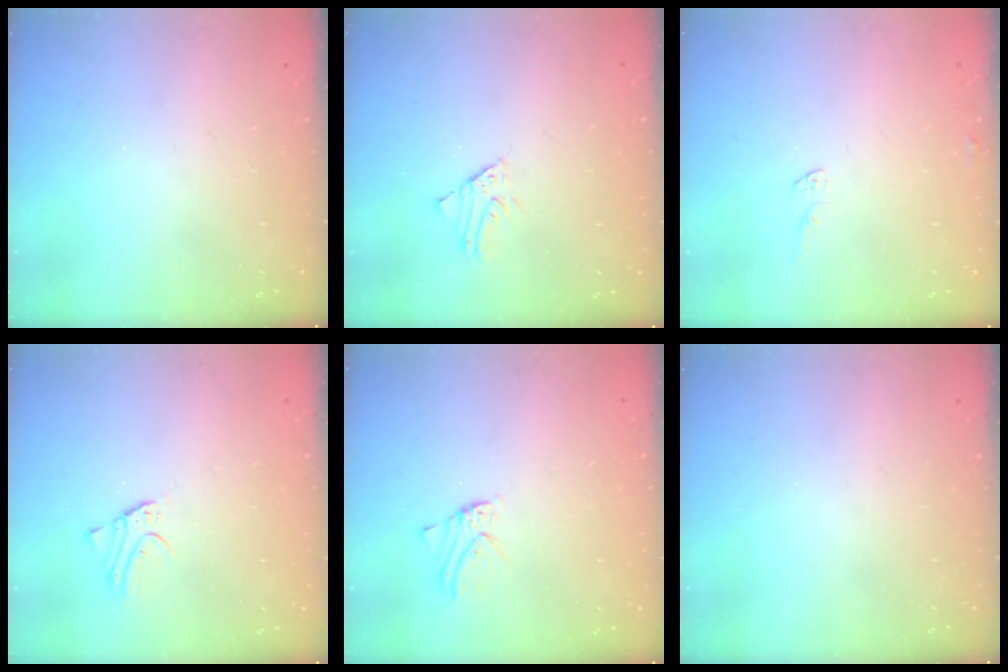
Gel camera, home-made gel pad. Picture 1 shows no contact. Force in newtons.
{"total": 1.7, "press": 1.7, "slide": 0.2}
{"total": 4.8, "press": 4.7, "slide": 0.3}
{"total": 2.3, "press": 2.3, "slide": 0.2}
{"total": 2.1, "press": 2.1, "slide": 0.2}
{"total": 0.0}